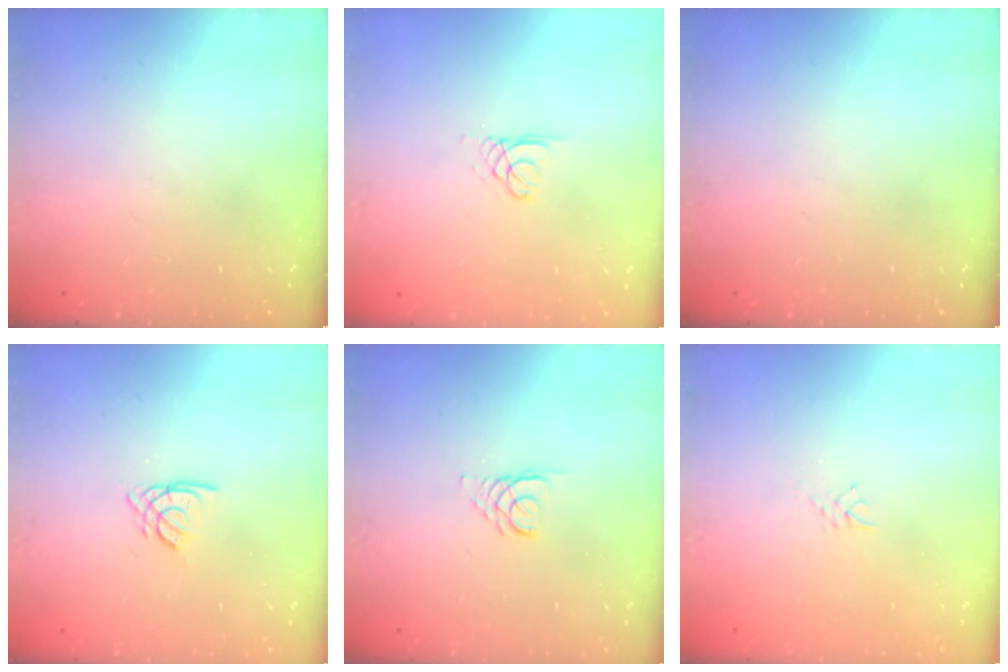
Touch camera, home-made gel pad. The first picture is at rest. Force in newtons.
{"total": 0.8, "press": 0.8, "slide": 0.1}
{"total": 0.0}
{"total": 2.2, "press": 2.2, "slide": 0.0}
{"total": 2.6, "press": 2.6, "slide": 0.2}
{"total": 2.4, "press": 2.4, "slide": 0.4}